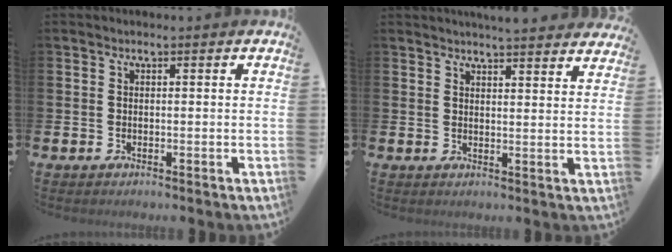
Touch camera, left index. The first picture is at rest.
{"total": 4.4, "force": [4.4, -0.3, 0.1], "torque": [-0.003, -0.026, 0.078]}